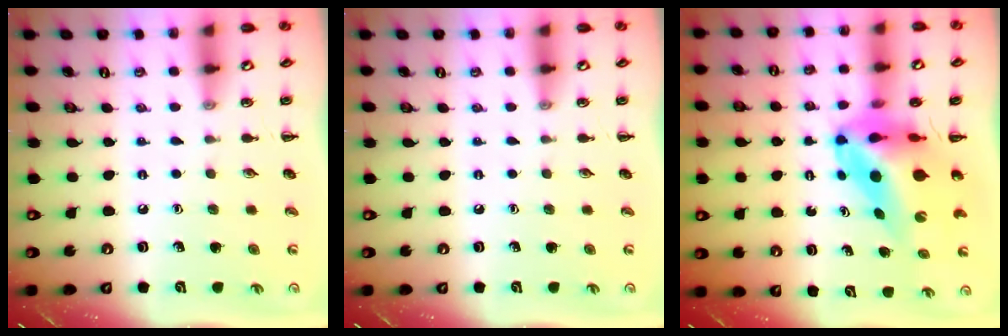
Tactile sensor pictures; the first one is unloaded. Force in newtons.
{"total": 0.0}
{"total": 12.0, "press": 11.4, "slide": 3.7}